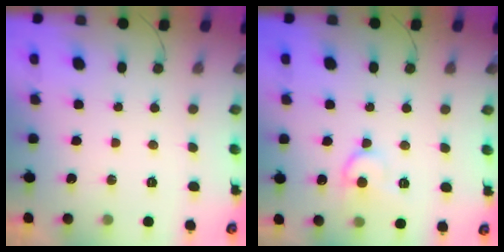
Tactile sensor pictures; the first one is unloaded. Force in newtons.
{"total": 10.3, "press": 10.3, "slide": 1.0}